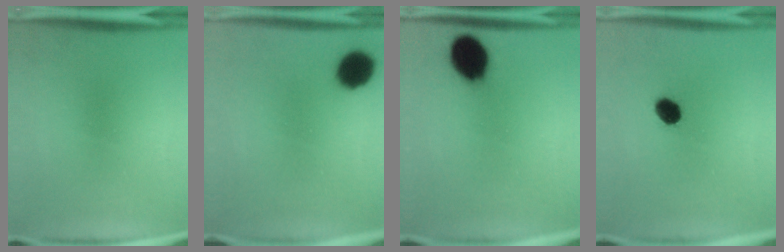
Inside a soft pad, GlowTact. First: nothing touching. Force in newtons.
{"total": 8.1}
{"total": 11.8}
{"total": 4.7}